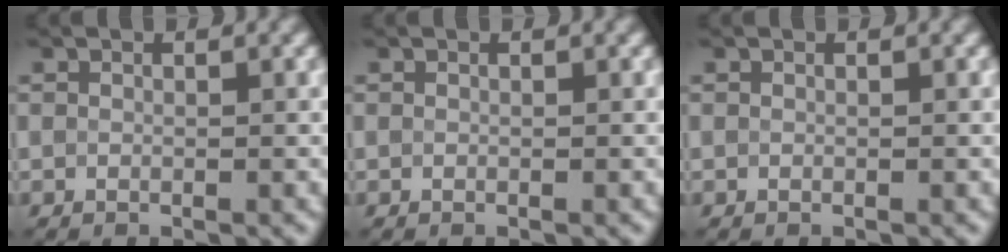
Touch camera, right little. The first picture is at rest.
{"total": 0.0}
{"total": 0.0}